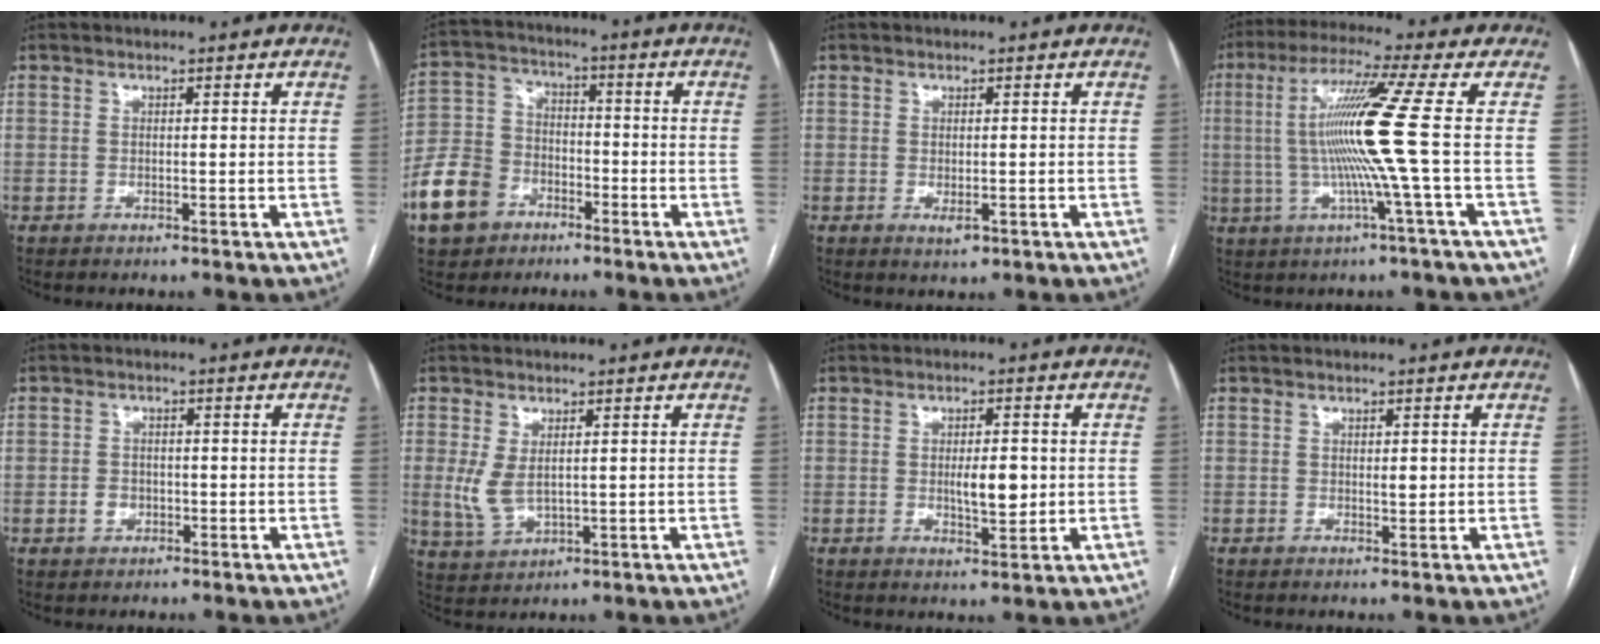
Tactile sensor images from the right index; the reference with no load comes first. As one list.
[{"total": 10.8, "force": [-5.7, 8.1, 4.3], "torque": [-0.116, 0.019, -0.105]}, {"total": 2.0, "force": [-0.7, 0.7, 1.7], "torque": [-0.028, -0.004, -0.006]}, {"total": 12.0, "force": [-0.3, -2.7, 11.7], "torque": [-0.225, 0.001, -0.006]}, {"total": 2.3, "force": [-0.8, 2.0, 0.8], "torque": [-0.010, 0.007, -0.010]}, {"total": 4.8, "force": [0.5, 2.4, 4.1], "torque": [-0.096, -0.002, 0.021]}, {"total": 4.8, "force": [-0.2, 1.5, 4.5], "torque": [-0.072, -0.004, 0.002]}, {"total": 1.0, "force": [0.2, 0.5, 0.9], "torque": [-0.012, -0.002, 0.004]}]